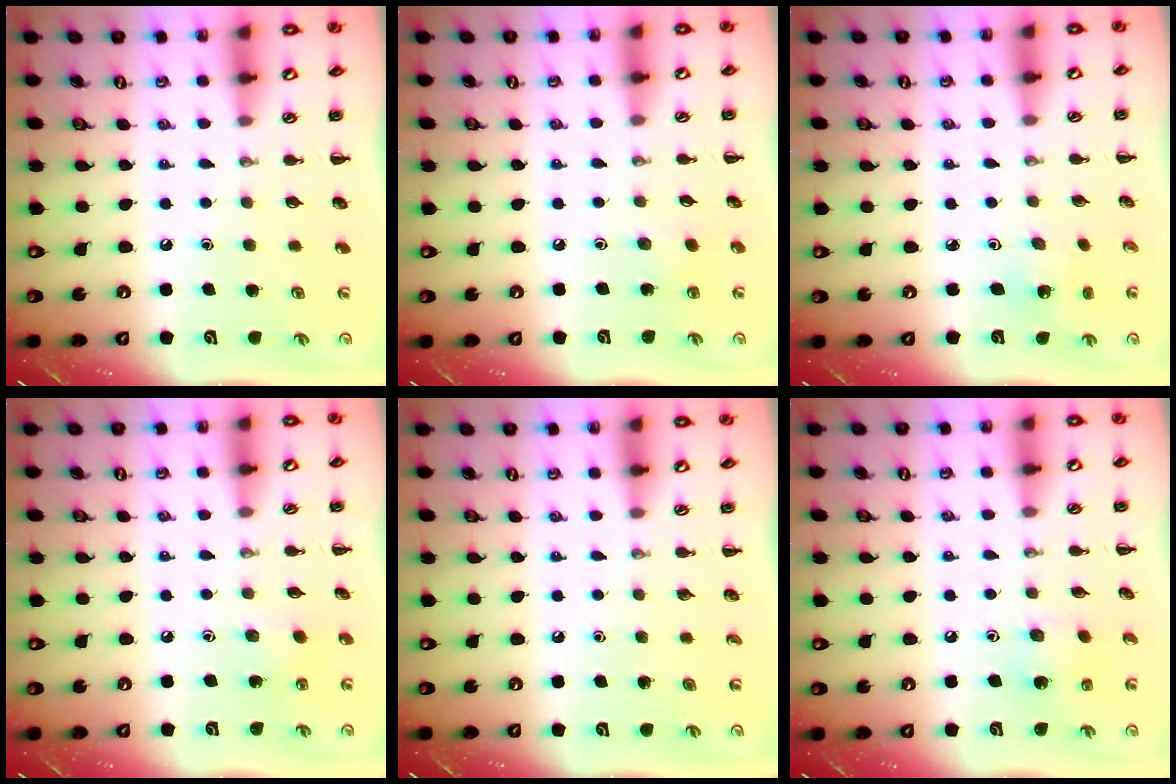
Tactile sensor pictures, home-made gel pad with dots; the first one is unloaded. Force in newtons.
{"total": 2.3, "press": 2.2, "slide": 0.7}
{"total": 2.3, "press": 2.2, "slide": 0.8}
{"total": 2.9, "press": 2.7, "slide": 0.9}
{"total": 0.0}
{"total": 3.9, "press": 3.8, "slide": 1.1}